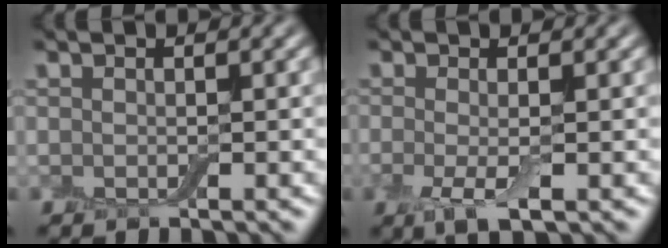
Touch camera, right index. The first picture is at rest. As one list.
[{"total": 2.7, "force": [-0.5, 0.8, 2.6], "torque": [-0.053, -0.011, -0.012]}]